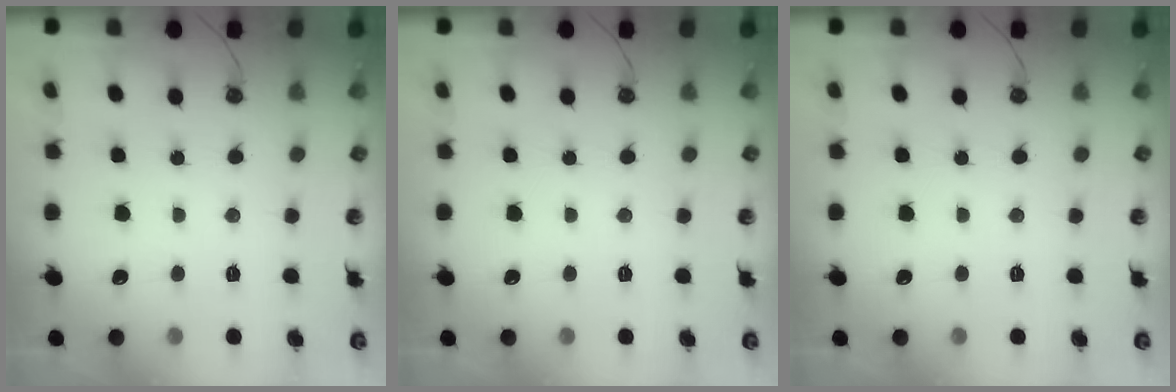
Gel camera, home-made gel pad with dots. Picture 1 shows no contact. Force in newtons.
{"total": 0.0}
{"total": 0.0}